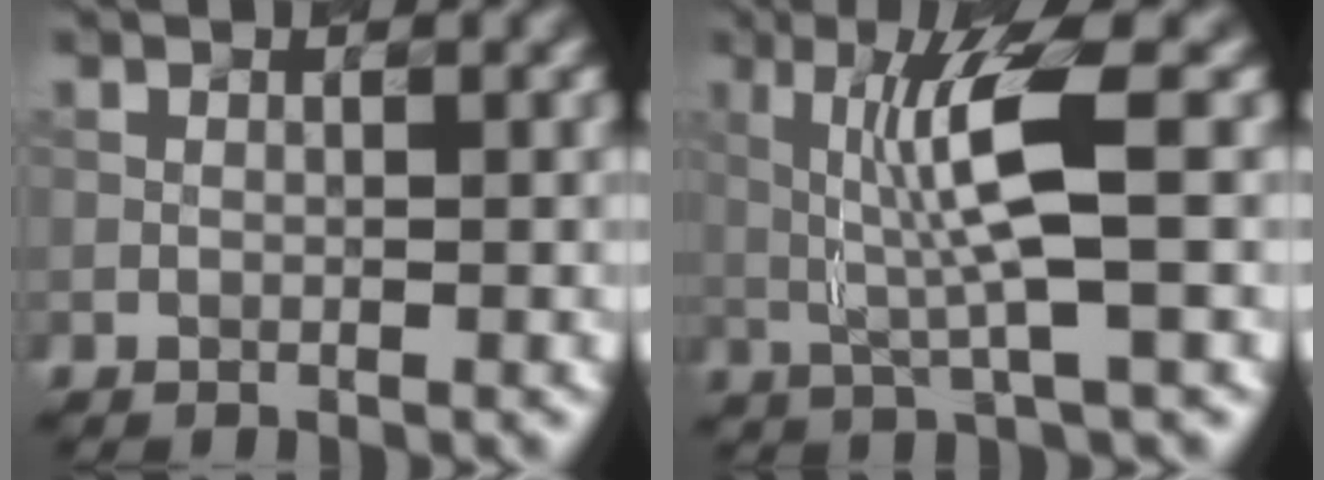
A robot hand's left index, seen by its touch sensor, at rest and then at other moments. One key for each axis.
{"total": 5.9, "fx": 0.5, "fy": 0.4, "fz": 5.8, "tx": -0.130, "ty": 0.000, "tz": 0.023}